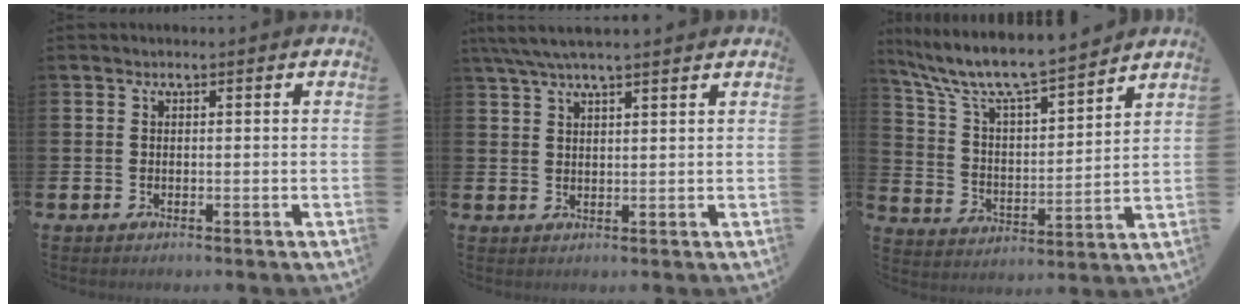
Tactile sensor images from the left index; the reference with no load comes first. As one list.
[{"total": 4.6, "force": [3.9, 0.5, 2.3], "torque": [-0.059, -0.002, 0.073]}, {"total": 9.4, "force": [8.7, 1.3, 3.4], "torque": [-0.101, -0.060, 0.148]}]